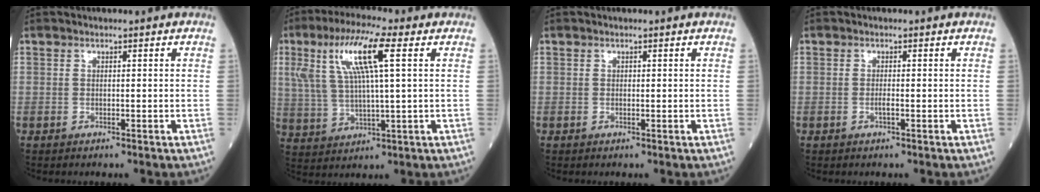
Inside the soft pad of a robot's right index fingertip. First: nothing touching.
{"total": 12.0, "force": [4.3, 1.5, 11.1], "torque": [-0.233, 0.020, 0.081]}
{"total": 0.0}
{"total": 0.9, "force": [-0.4, 0.0, 0.8], "torque": [-0.014, 0.001, -0.008]}